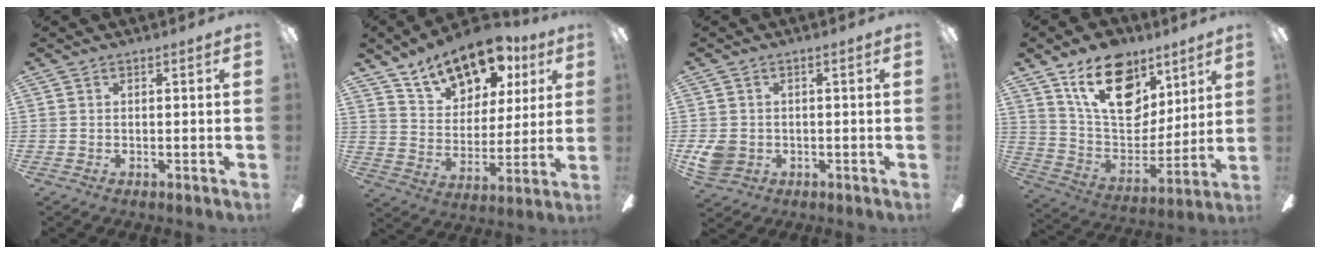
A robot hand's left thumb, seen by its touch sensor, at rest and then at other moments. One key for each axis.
{"total": 16.7, "fx": 12.4, "fy": 8.6, "fz": 7.1, "tx": -0.120, "ty": -0.071, "tz": 0.222}
{"total": 4.4, "fx": -0.8, "fy": 3.8, "fz": 2.0, "tx": -0.039, "ty": 0.003, "tz": -0.016}
{"total": 21.4, "fx": 12.6, "fy": 12.7, "fz": 11.8, "tx": -0.190, "ty": -0.063, "tz": 0.227}